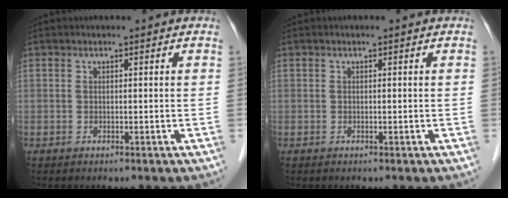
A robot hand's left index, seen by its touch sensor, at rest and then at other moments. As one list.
[{"total": 0.0}]